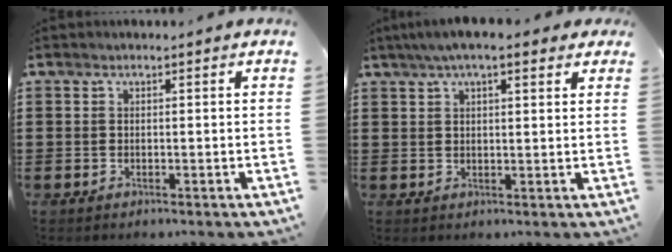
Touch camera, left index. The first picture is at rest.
{"total": 4.9, "force": [3.2, 1.1, 3.6], "torque": [-0.076, 0.009, 0.055]}